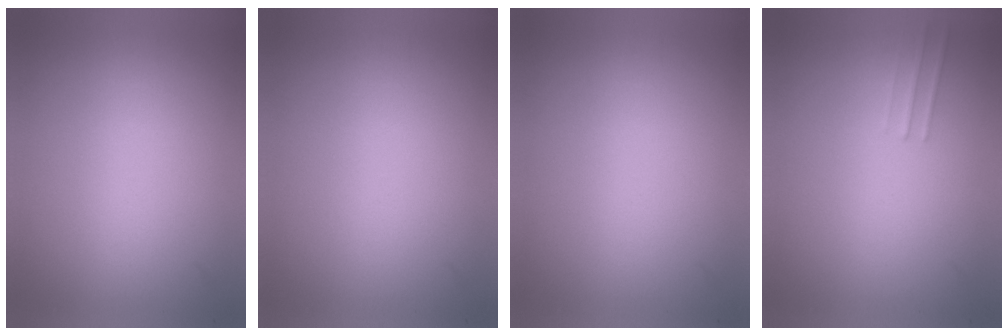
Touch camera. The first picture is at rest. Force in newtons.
{"total": 0.0}
{"total": 0.0}
{"total": 1.0}